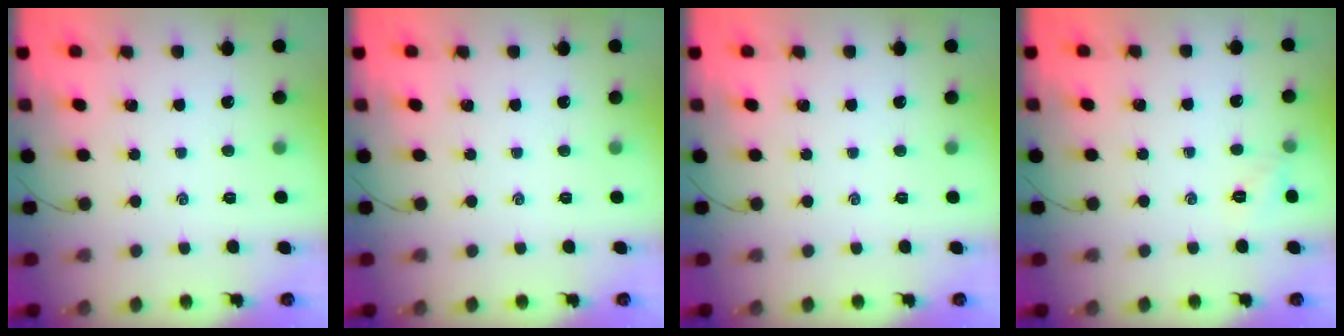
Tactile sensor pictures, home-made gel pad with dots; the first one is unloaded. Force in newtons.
{"total": 0.0}
{"total": 0.0}
{"total": 5.6, "press": 5.4, "slide": 1.7}